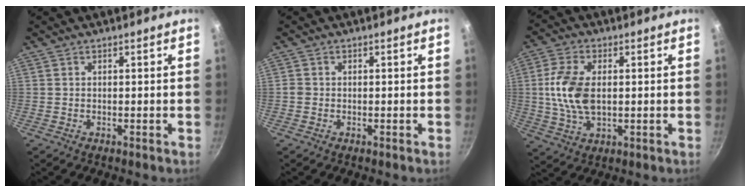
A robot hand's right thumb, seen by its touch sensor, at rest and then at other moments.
{"total": 1.1, "force": [-0.3, 1.0, 0.4], "torque": [-0.006, 0.002, -0.007]}
{"total": 11.0, "force": [0.7, 6.5, 8.9], "torque": [-0.172, 0.003, 0.013]}